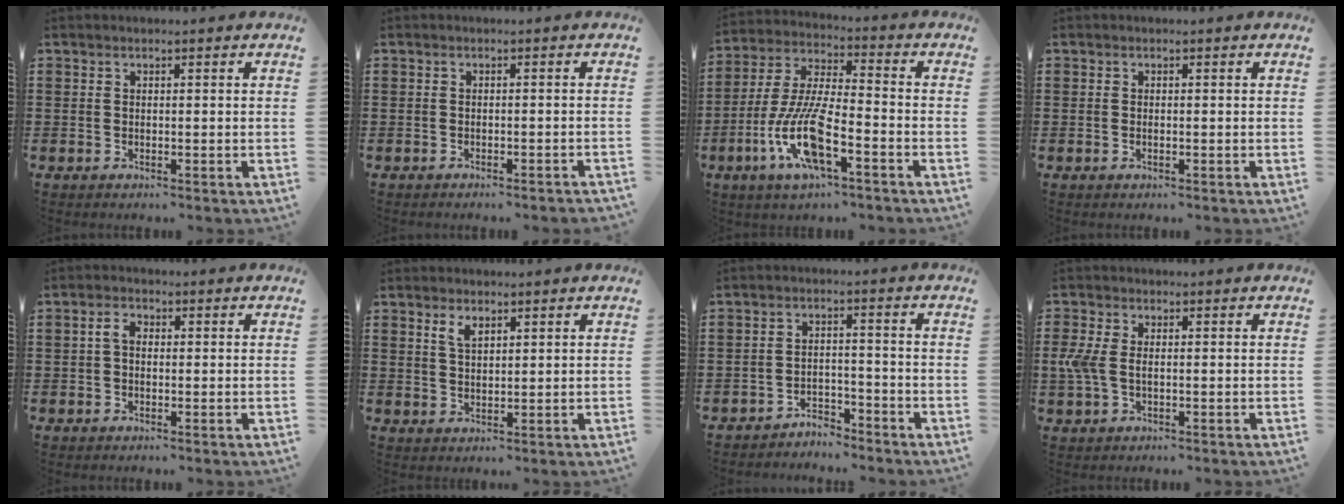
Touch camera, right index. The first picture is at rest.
{"total": 0.9, "force": [-0.8, 0.0, 0.1], "torque": [-0.005, 0.002, -0.017]}
{"total": 11.5, "force": [-5.3, 2.9, 9.8], "torque": [-0.230, -0.011, -0.107]}
{"total": 0.0}
{"total": 2.5, "force": [0.1, 1.6, 2.0], "torque": [-0.048, 0.005, -0.003]}
{"total": 2.5, "force": [1.6, 1.2, 1.5], "torque": [-0.034, 0.003, 0.030]}
{"total": 3.3, "force": [-3.3, 0.7, 0.0], "torque": [-0.009, 0.005, -0.069]}
{"total": 3.6, "force": [-0.3, 2.0, 3.0], "torque": [-0.088, -0.006, -0.015]}